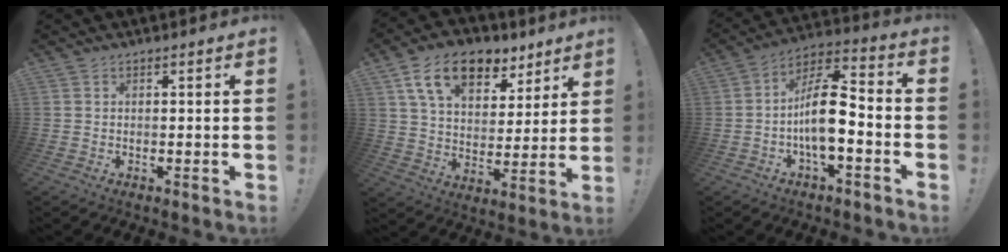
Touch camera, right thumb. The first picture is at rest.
{"total": 16.8, "force": [9.8, 9.9, 9.4], "torque": [-0.157, -0.043, 0.179]}
{"total": 14.2, "force": [-3.1, 6.4, 12.3], "torque": [-0.219, 0.022, -0.053]}